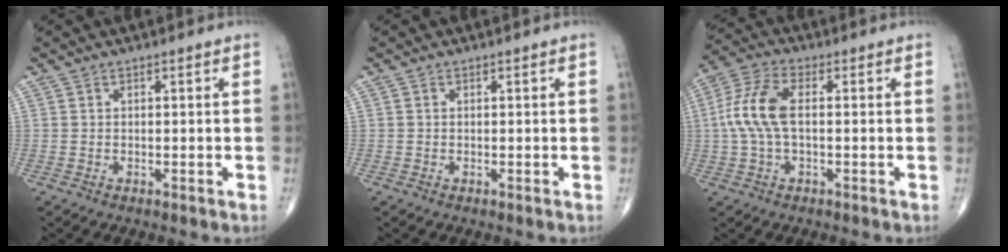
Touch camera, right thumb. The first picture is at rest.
{"total": 0.0}
{"total": 9.4, "force": [0.3, 4.7, 8.1], "torque": [-0.191, 0.026, 0.004]}